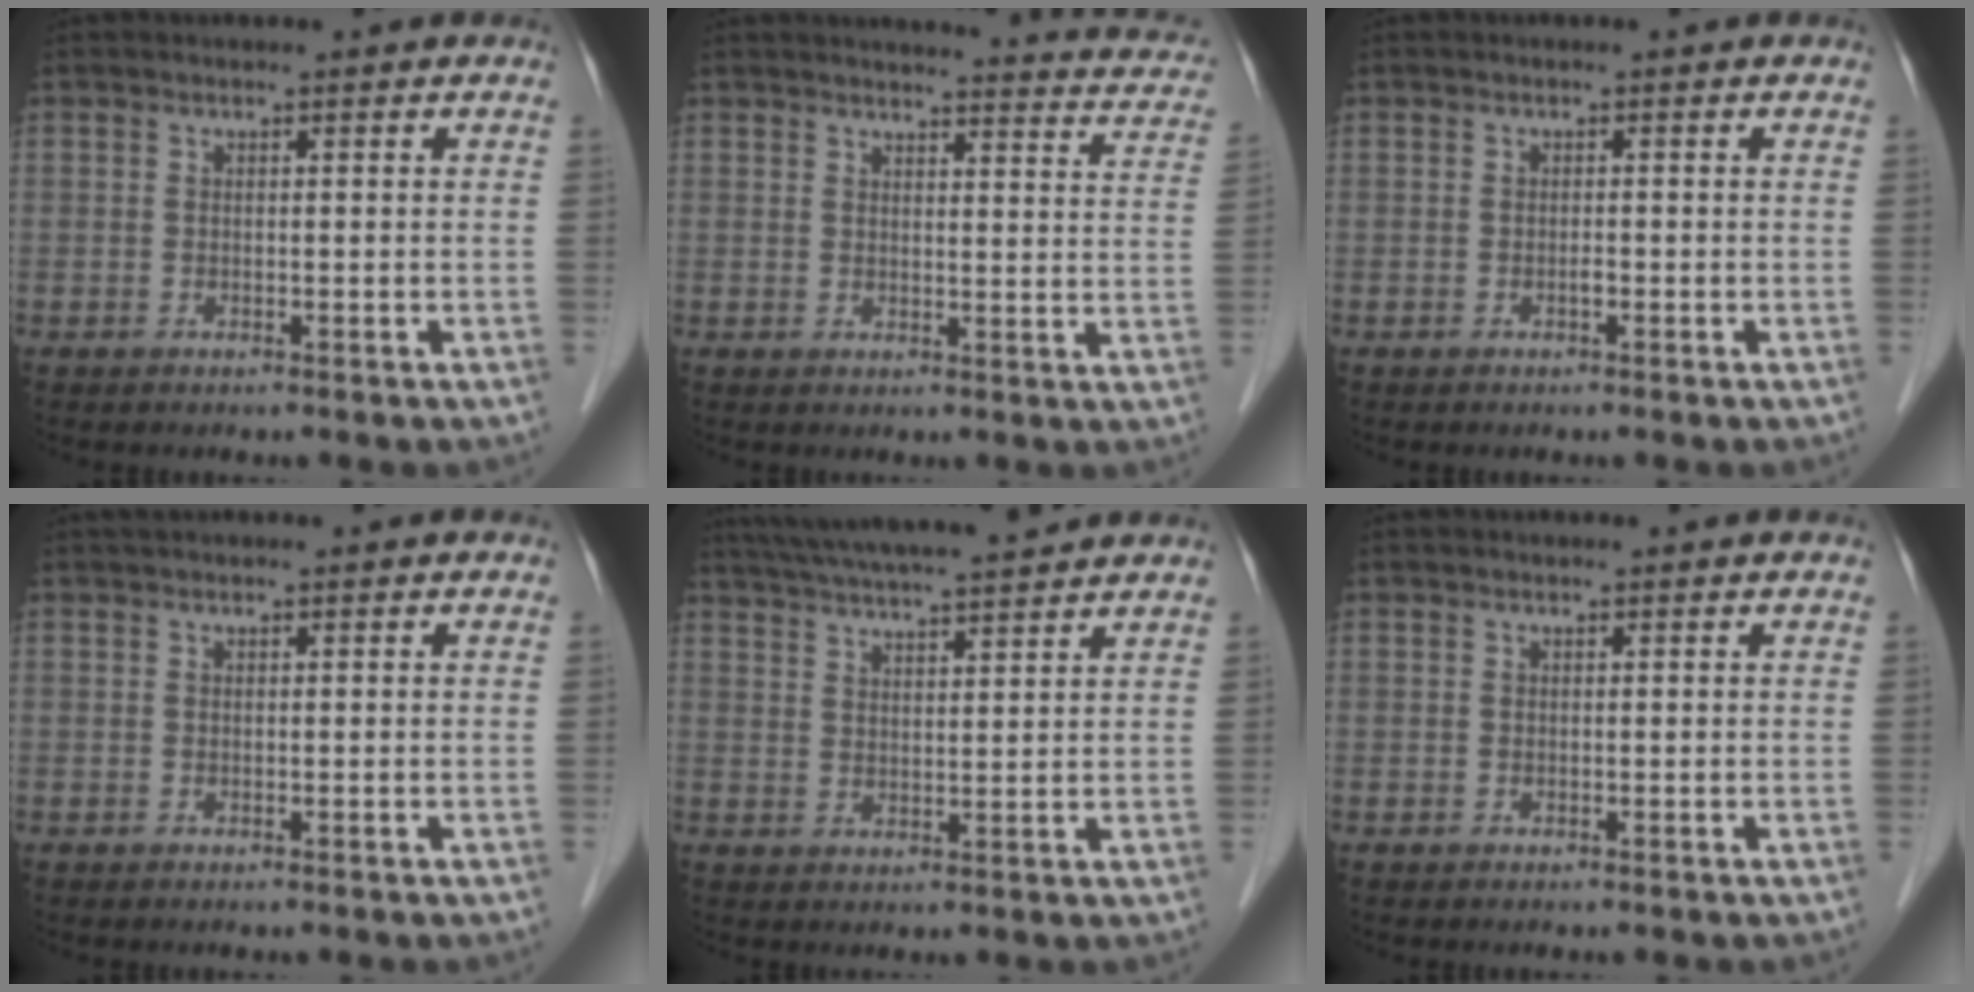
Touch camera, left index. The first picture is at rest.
{"total": 15.8, "force": [15.1, 2.3, 4.1], "torque": [-0.026, -0.050, 0.142]}
{"total": 0.7, "force": [-0.6, 0.1, 0.3], "torque": [-0.008, -0.005, -0.009]}
{"total": 1.4, "force": [1.2, 0.1, 0.7], "torque": [-0.009, 0.021, 0.021]}
{"total": 14.8, "force": [13.2, 0.9, 6.7], "torque": [-0.122, 0.028, 0.198]}
{"total": 1.2, "force": [1.1, 0.1, 0.4], "torque": [-0.009, 0.012, 0.013]}